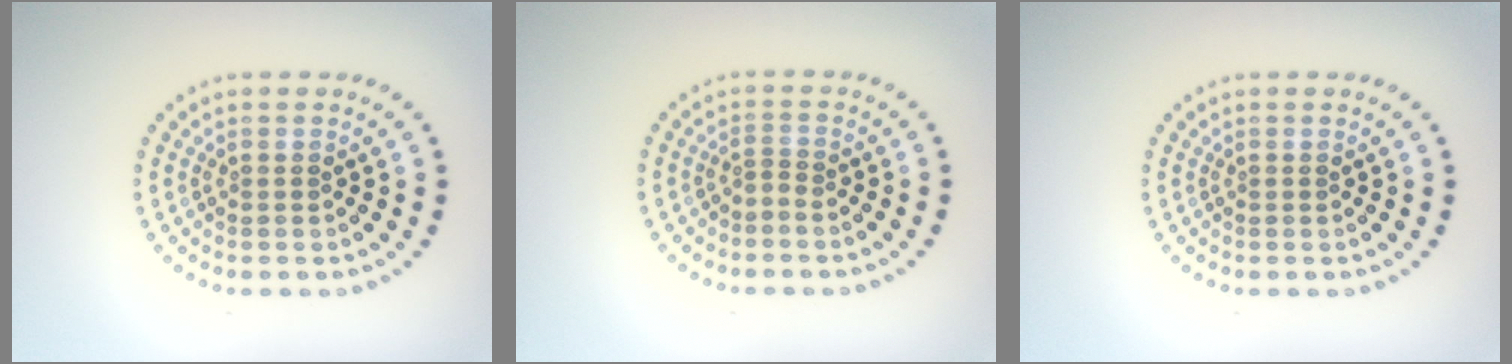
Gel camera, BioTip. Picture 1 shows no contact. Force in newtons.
{"total": 0.6, "press": 0.1, "slide": 0.6}
{"total": 0.0}